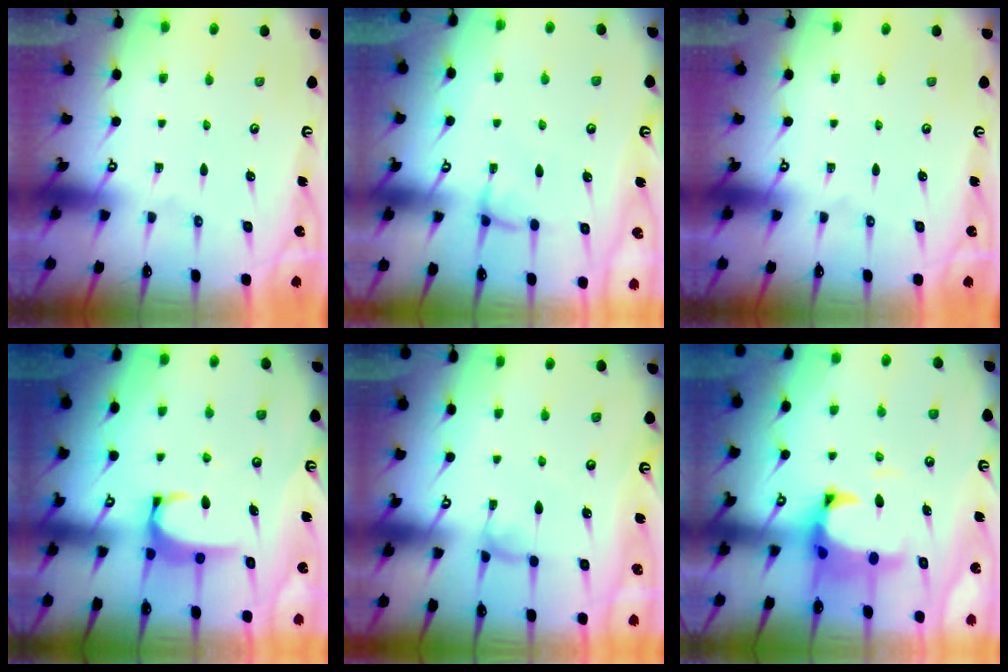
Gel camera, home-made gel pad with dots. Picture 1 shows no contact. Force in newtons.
{"total": 0.6, "press": 0.1, "slide": 0.6}
{"total": 0.0}
{"total": 2.8, "press": 2.8, "slide": 0.5}
{"total": 0.5, "press": 0.3, "slide": 0.4}
{"total": 2.6, "press": 2.4, "slide": 1.1}